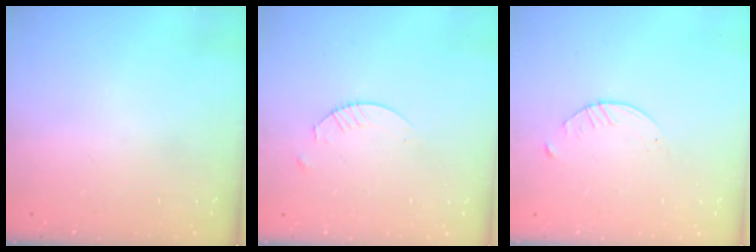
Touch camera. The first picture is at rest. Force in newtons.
{"total": 2.4, "press": 2.4, "slide": 0.3}
{"total": 2.0, "press": 2.0, "slide": 0.3}